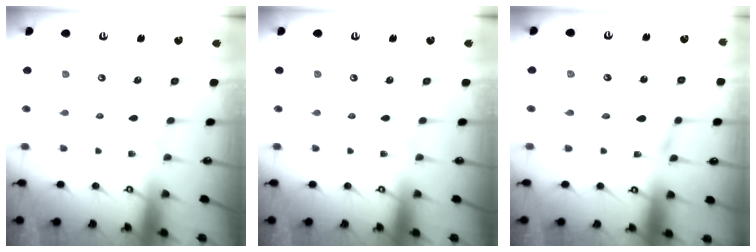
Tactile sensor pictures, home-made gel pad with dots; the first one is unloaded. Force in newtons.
{"total": 0.0}
{"total": 2.0, "press": 2.0, "slide": 0.2}